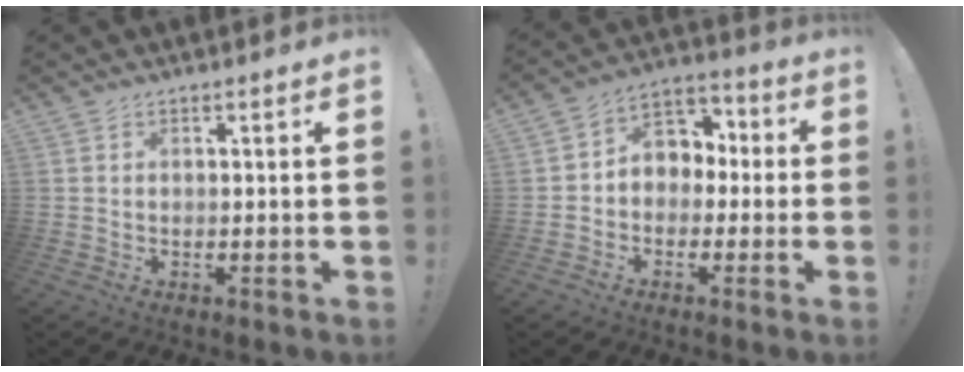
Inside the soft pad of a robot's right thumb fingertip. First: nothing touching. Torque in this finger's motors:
{"motor_torque": [1.28, 1.18, 0.69, -0.17, -0.01]}